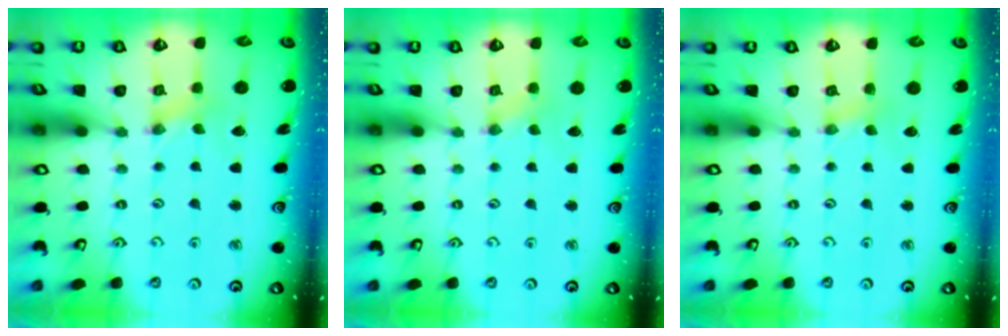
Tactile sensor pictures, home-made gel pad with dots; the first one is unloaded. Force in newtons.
{"total": 0.0}
{"total": 2.5, "press": 2.5, "slide": 0.4}